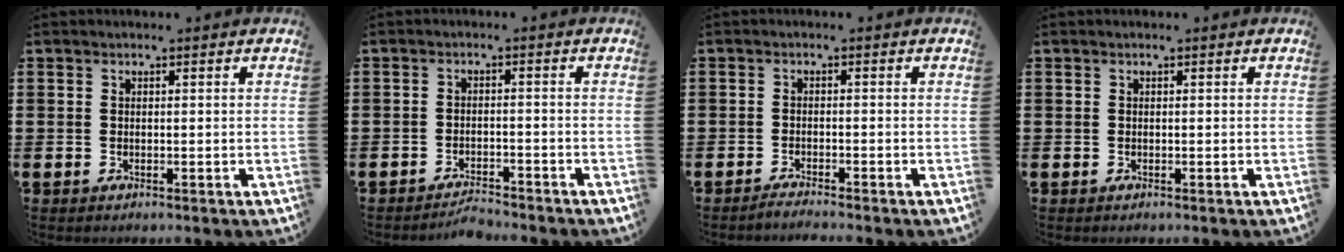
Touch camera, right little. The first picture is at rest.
{"total": 2.0, "force": [-2.0, 0.0, 0.2], "torque": [-0.008, 0.005, -0.042]}
{"total": 1.3, "force": [-1.2, -0.2, 0.4], "torque": [-0.006, 0.000, -0.024]}
{"total": 0.0}